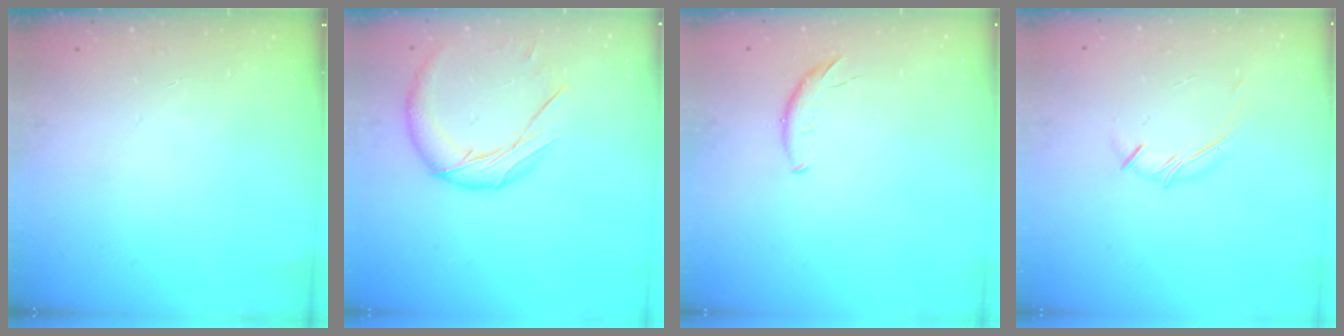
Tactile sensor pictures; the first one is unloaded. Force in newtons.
{"total": 11.7, "press": 11.6, "slide": 0.7}
{"total": 6.0, "press": 6.0, "slide": 0.4}
{"total": 5.8, "press": 5.7, "slide": 1.2}